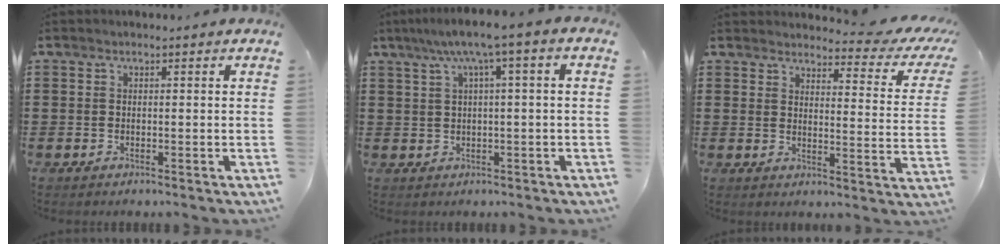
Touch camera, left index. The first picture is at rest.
{"total": 4.8, "force": [1.0, 0.1, 4.7], "torque": [-0.092, 0.002, 0.009]}
{"total": 3.9, "force": [3.4, 0.5, 1.9], "torque": [-0.039, -0.025, 0.050]}